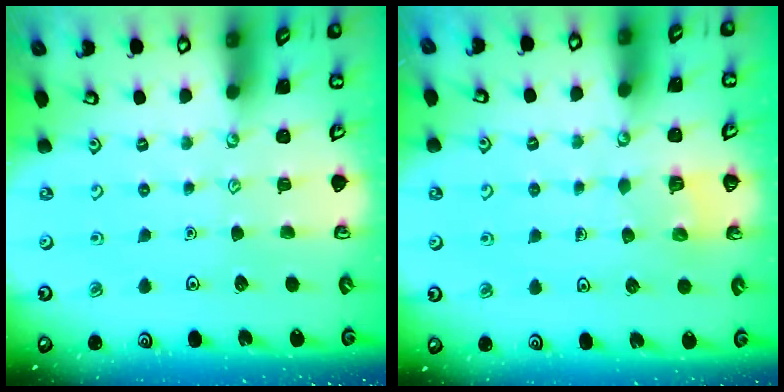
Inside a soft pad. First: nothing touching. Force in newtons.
{"total": 3.2, "press": 3.2, "slide": 0.2}